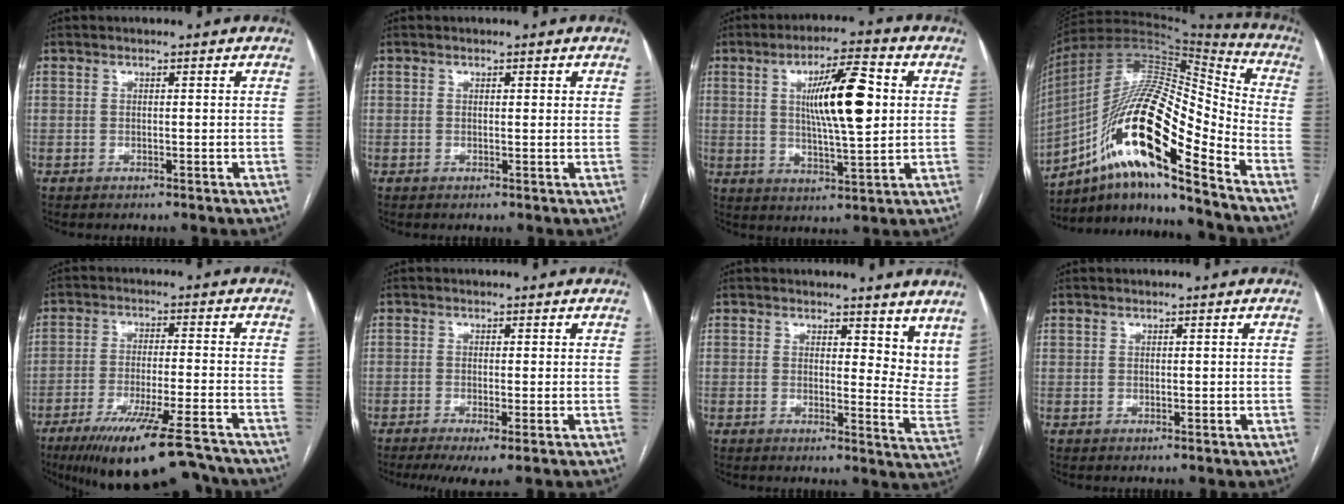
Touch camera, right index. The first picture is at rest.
{"total": 0.9, "force": [0.5, 0.3, 0.7], "torque": [-0.013, 0.000, 0.003]}
{"total": 12.0, "force": [2.4, 1.8, 11.7], "torque": [-0.196, 0.006, 0.039]}
{"total": 22.0, "force": [-11.1, 3.7, 18.6], "torque": [-0.356, 0.006, -0.197]}
{"total": 17.4, "force": [-14.0, 2.1, 10.1], "torque": [-0.141, -0.017, -0.215]}
{"total": 4.5, "force": [-2.5, 0.5, 3.8], "torque": [-0.059, -0.014, -0.041]}
{"total": 9.1, "force": [7.1, 3.9, 4.2], "torque": [-0.028, -0.033, 0.070]}
{"total": 0.5, "force": [0.3, 0.3, 0.2], "torque": [-0.001, 0.001, 0.006]}